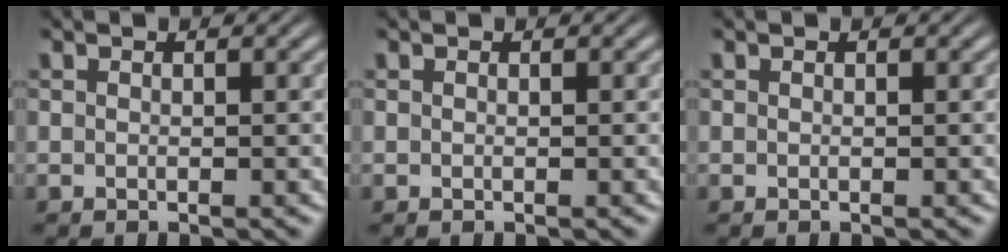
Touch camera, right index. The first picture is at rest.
{"total": 0.0}
{"total": 0.0}